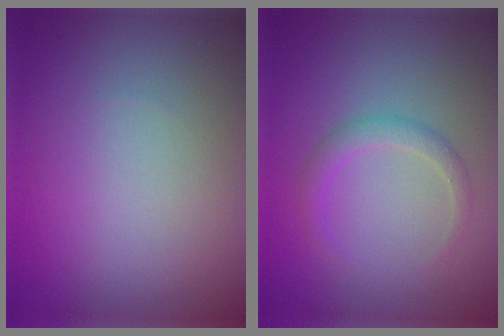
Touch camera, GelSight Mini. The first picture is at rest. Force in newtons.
{"total": 1.7, "press": 1.7, "slide": 0.1}